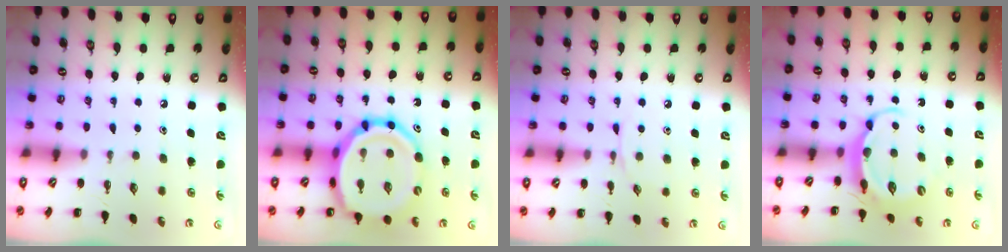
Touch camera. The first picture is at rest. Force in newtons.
{"total": 19.4, "press": 18.8, "slide": 4.5}
{"total": 4.2, "press": 4.0, "slide": 1.3}
{"total": 5.5, "press": 5.5, "slide": 0.7}